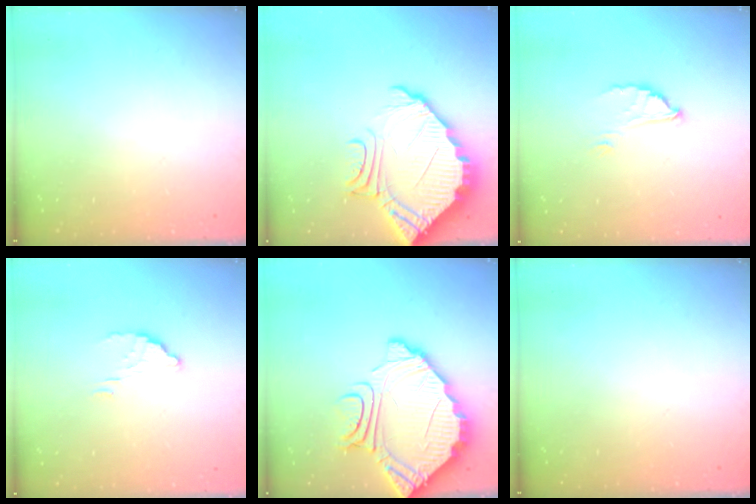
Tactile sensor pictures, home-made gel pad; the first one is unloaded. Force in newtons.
{"total": 11.1, "press": 11.1, "slide": 0.8}
{"total": 4.4, "press": 4.3, "slide": 0.2}
{"total": 2.9, "press": 2.9, "slide": 0.3}
{"total": 10.6, "press": 10.5, "slide": 0.9}
{"total": 0.0}